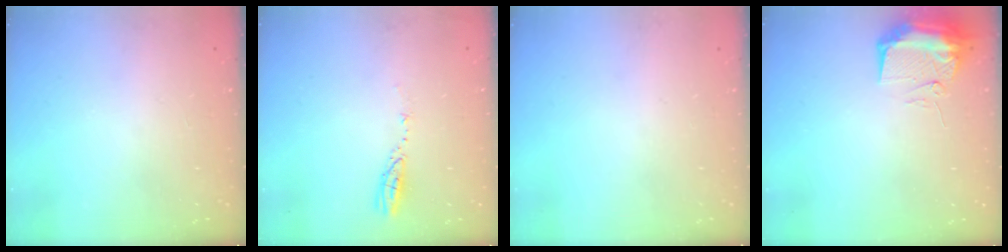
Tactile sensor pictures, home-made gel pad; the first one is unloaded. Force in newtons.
{"total": 3.5, "press": 3.5, "slide": 0.1}
{"total": 0.0}
{"total": 9.8, "press": 9.7, "slide": 1.2}